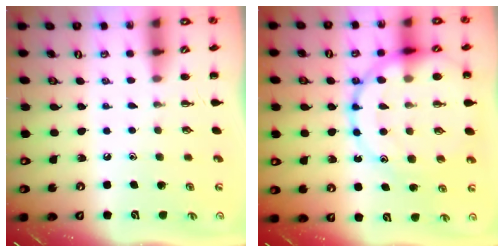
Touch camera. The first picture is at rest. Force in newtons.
{"total": 22.9, "press": 22.7, "slide": 3.3}